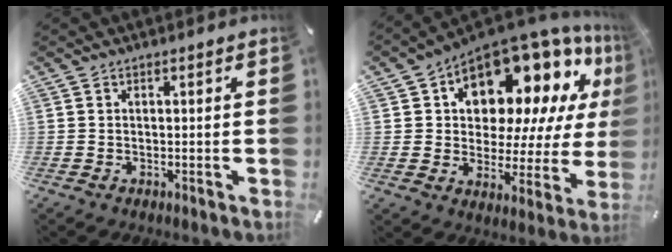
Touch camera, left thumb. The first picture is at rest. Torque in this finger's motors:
{"motor_torque": [2.51, 2.50, 1.90, -0.87, 0.21]}